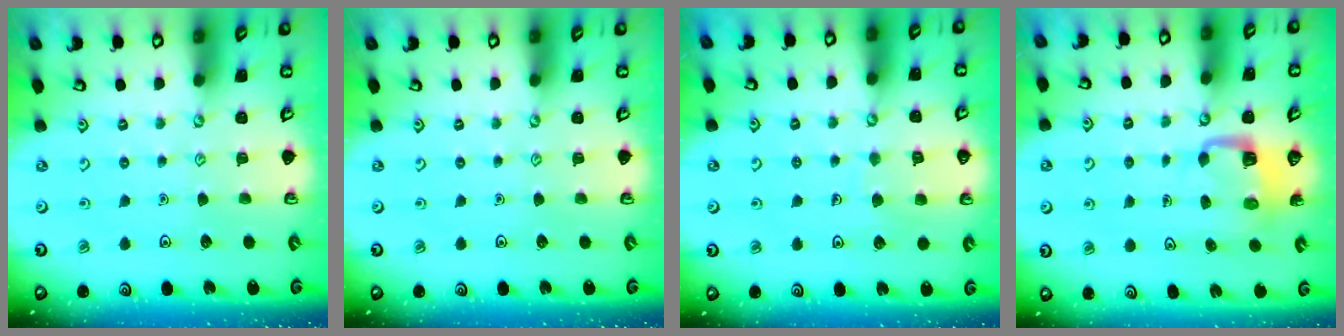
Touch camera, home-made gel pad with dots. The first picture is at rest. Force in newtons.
{"total": 0.0}
{"total": 6.6, "press": 6.6, "slide": 0.5}
{"total": 3.3, "press": 3.3, "slide": 0.1}